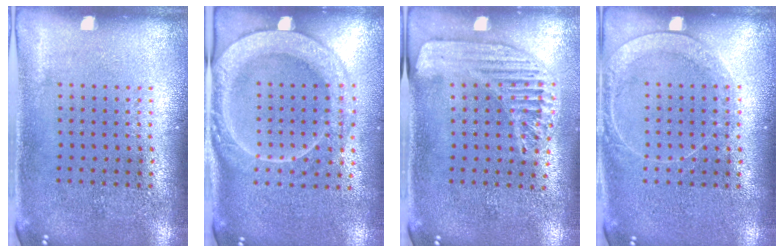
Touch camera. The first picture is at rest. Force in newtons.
{"total": 2.3, "press": 2.2, "slide": 0.9}
{"total": 1.6, "press": 1.6, "slide": 0.4}
{"total": 1.7, "press": 1.7, "slide": 0.3}